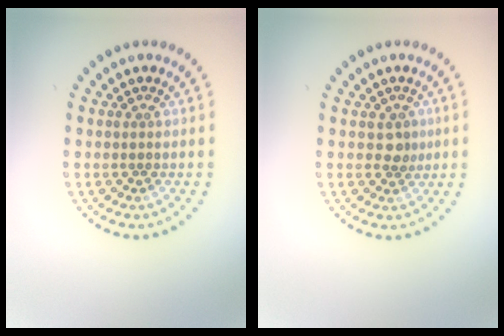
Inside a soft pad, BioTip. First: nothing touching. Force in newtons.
{"total": 1.6, "press": 1.4, "slide": 0.8}